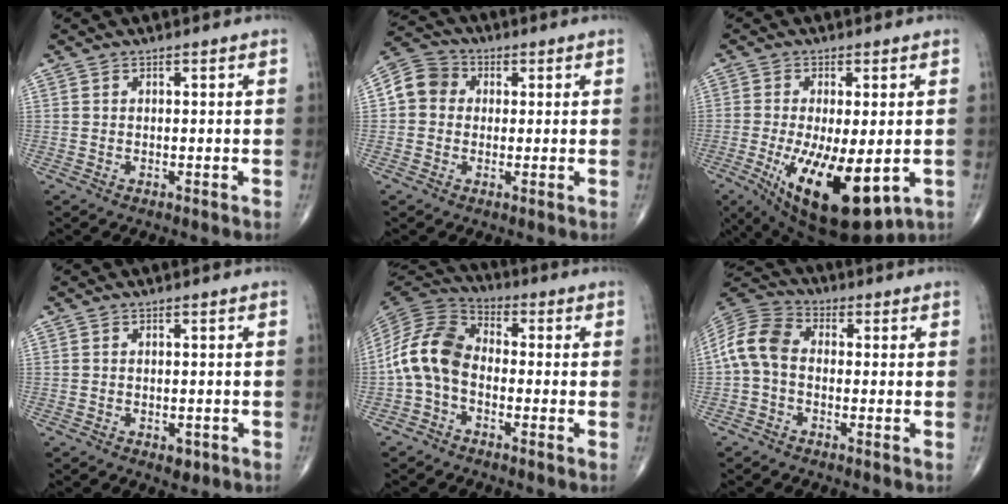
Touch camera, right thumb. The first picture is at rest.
{"total": 6.5, "force": [0.5, 5.8, 2.9], "torque": [-0.041, 0.019, -0.004]}
{"total": 17.2, "force": [-4.9, 6.5, 15.2], "torque": [-0.258, -0.026, -0.057]}
{"total": 1.9, "force": [-0.8, 1.2, 1.3], "torque": [-0.007, 0.002, -0.007]}
{"total": 10.7, "force": [-2.1, 7.1, 7.7], "torque": [-0.145, 0.036, -0.059]}
{"total": 8.5, "force": [-0.8, 5.8, 6.3], "torque": [-0.123, 0.025, -0.033]}